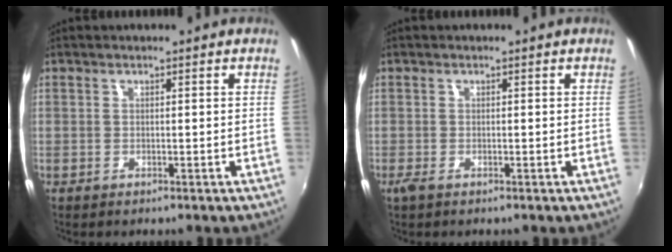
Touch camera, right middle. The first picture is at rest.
{"total": 1.2, "force": [-0.6, 0.2, 1.0], "torque": [-0.020, -0.005, -0.013]}